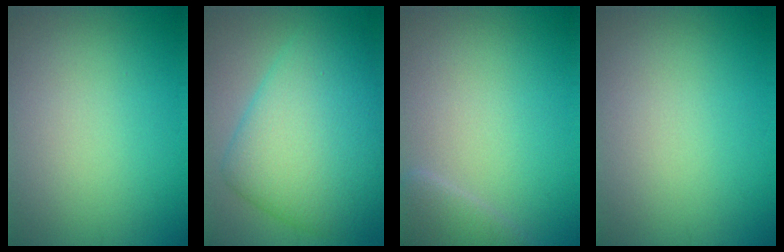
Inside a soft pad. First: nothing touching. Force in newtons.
{"total": 10.8, "press": 10.8, "slide": 0.1}
{"total": 2.2, "press": 2.2, "slide": 0.2}
{"total": 0.0}